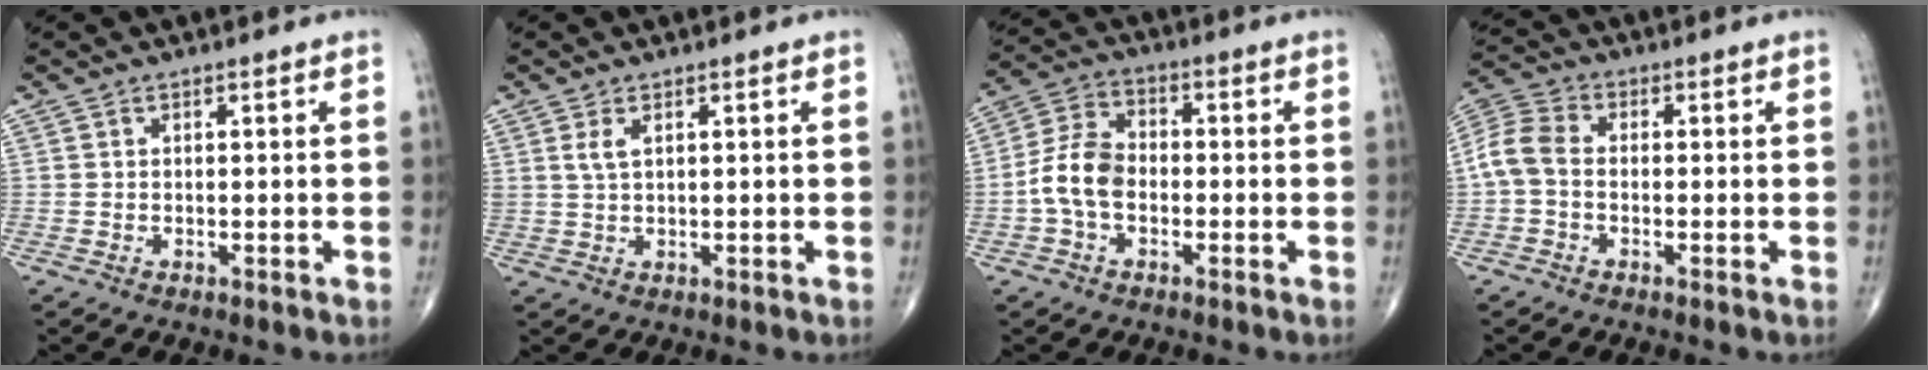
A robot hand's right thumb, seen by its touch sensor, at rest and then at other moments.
{"total": 2.2, "force": [1.0, 1.0, 1.7], "torque": [-0.038, 0.001, 0.026]}
{"total": 8.4, "force": [-1.8, 5.6, 6.0], "torque": [-0.115, 0.028, -0.046]}
{"total": 6.4, "force": [-0.7, 4.3, 4.6], "torque": [-0.094, 0.018, -0.030]}